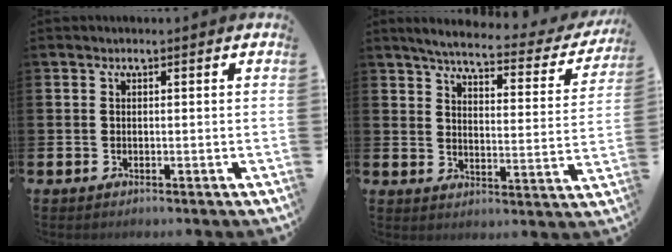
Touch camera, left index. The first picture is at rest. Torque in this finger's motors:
{"motor_torque": [1.07, -1.06, 0.19, 0.07]}